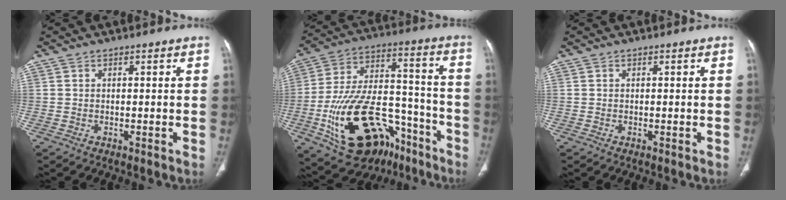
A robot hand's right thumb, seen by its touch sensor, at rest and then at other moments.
{"total": 26.5, "force": [-12.7, 14.9, 17.9], "torque": [-0.336, 0.074, -0.196]}
{"total": 0.0}